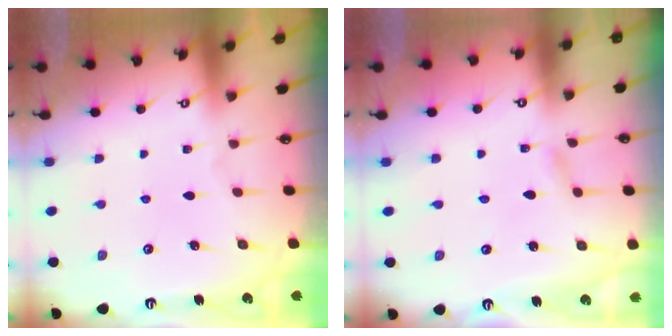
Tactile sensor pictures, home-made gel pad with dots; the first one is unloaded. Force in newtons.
{"total": 1.6, "press": 1.6, "slide": 0.1}